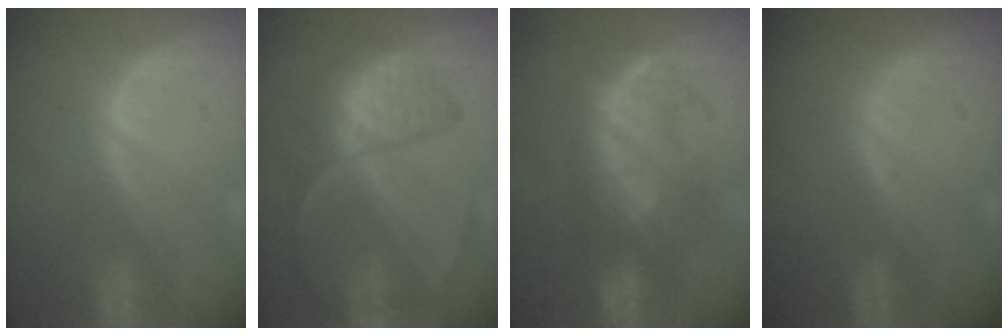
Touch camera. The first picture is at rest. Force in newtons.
{"total": 7.6, "press": 7.0, "slide": 2.9}
{"total": 8.0, "press": 7.9, "slide": 0.7}
{"total": 0.0}